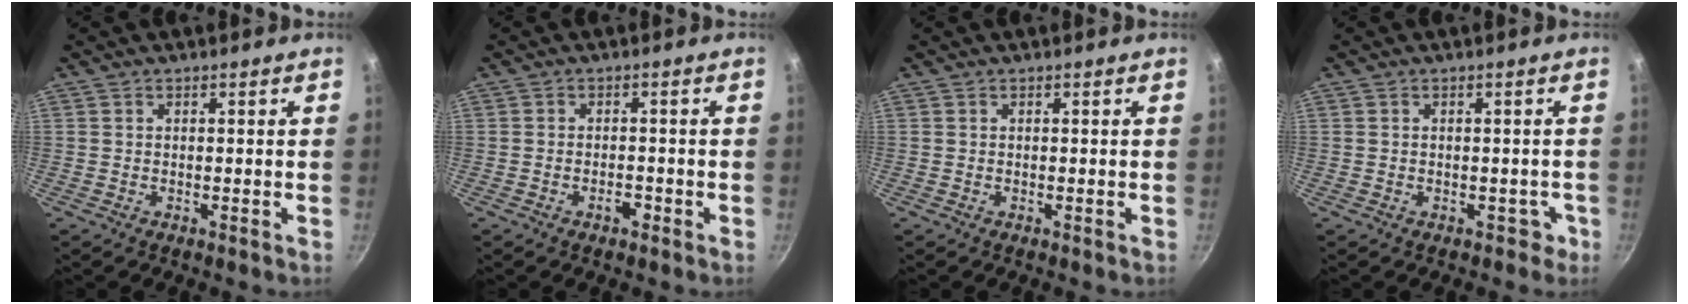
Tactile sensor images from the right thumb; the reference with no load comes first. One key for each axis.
{"total": 2.0, "fx": -1.2, "fy": 1.1, "fz": 1.3, "tx": -0.013, "ty": 0.014, "tz": -0.017}
{"total": 0.0}
{"total": 2.2, "fx": -0.8, "fy": 1.9, "fz": 0.9, "tx": 0.010, "ty": 0.022, "tz": 0.004}